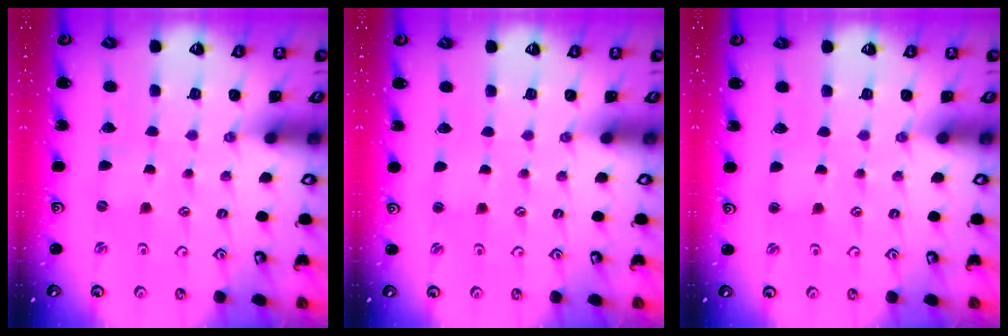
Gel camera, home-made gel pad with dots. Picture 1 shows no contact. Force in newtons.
{"total": 0.5, "press": 0.5, "slide": 0.1}
{"total": 1.7, "press": 1.7, "slide": 0.2}